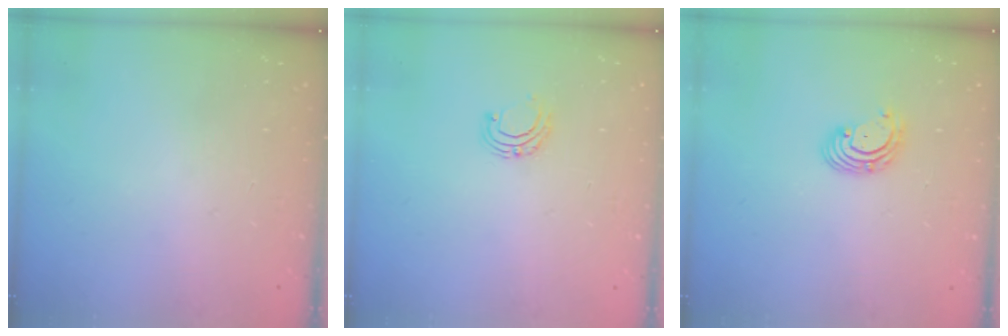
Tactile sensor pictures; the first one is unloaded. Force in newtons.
{"total": 5.9, "press": 5.9, "slide": 0.6}
{"total": 2.7, "press": 2.7, "slide": 0.3}